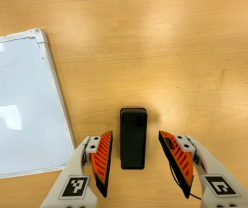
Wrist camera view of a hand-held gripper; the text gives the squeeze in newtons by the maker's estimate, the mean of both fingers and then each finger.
{"total": 0.0}